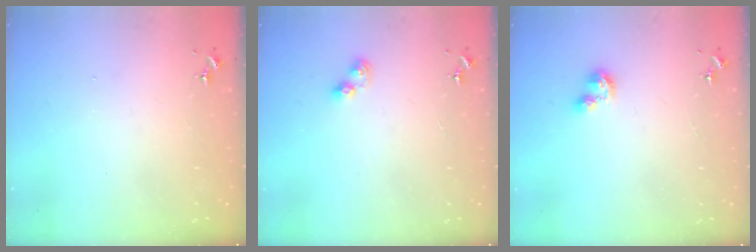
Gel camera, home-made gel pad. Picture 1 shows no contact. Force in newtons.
{"total": 6.6, "press": 6.6, "slide": 0.7}
{"total": 2.6, "press": 2.6, "slide": 0.3}